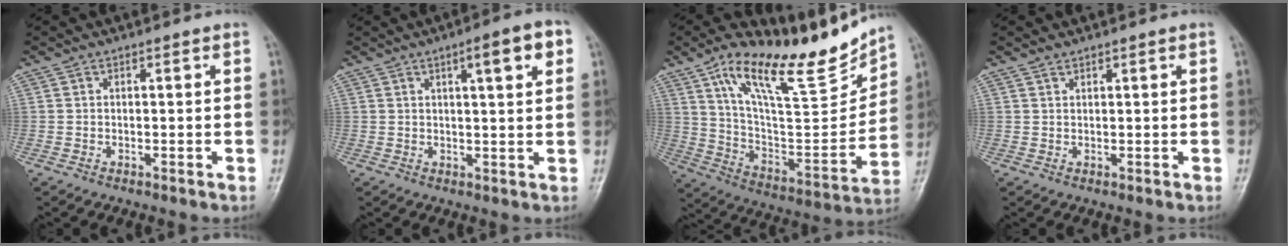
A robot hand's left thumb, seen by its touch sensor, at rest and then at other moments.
{"total": 7.3, "force": [3.1, 1.4, 6.4], "torque": [-0.082, -0.001, 0.040]}
{"total": 22.7, "force": [15.7, 7.2, 14.8], "torque": [-0.196, -0.068, 0.273]}
{"total": 1.0, "force": [0.9, 0.4, 0.1], "torque": [0.002, 0.002, 0.017]}